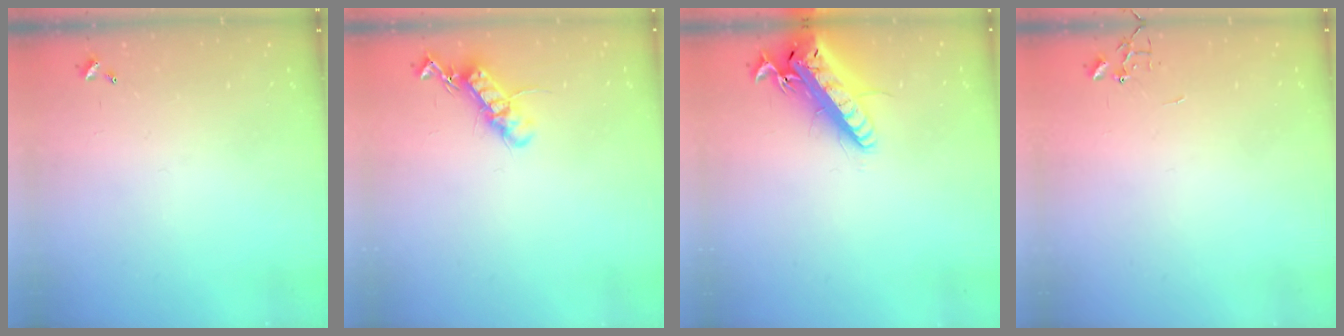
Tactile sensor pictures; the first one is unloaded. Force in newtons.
{"total": 13.1, "press": 13.1, "slide": 0.2}
{"total": 19.8, "press": 19.4, "slide": 4.2}
{"total": 0.0}